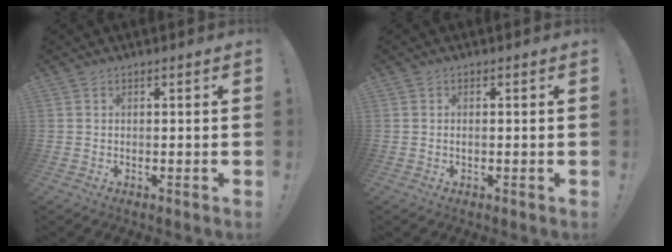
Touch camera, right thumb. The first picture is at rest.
{"total": 0.8, "force": [-0.3, 0.2, 0.7], "torque": [-0.020, 0.002, -0.004]}